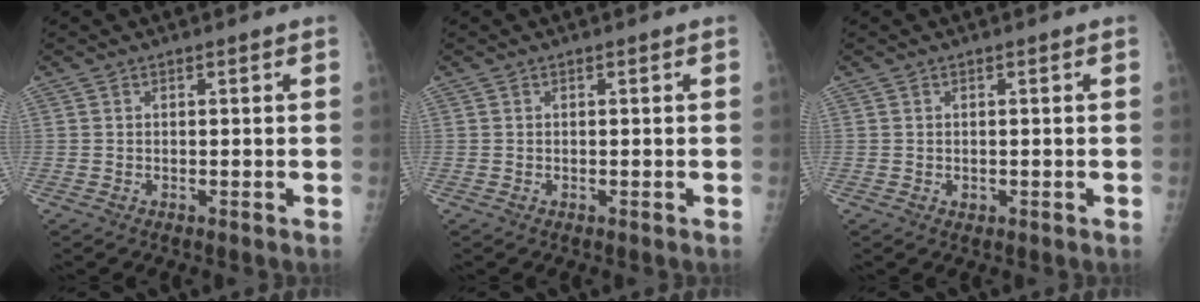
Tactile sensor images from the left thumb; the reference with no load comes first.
{"total": 0.0}
{"total": 0.9, "force": [-0.1, 0.8, 0.4], "torque": [-0.005, 0.000, 0.001]}